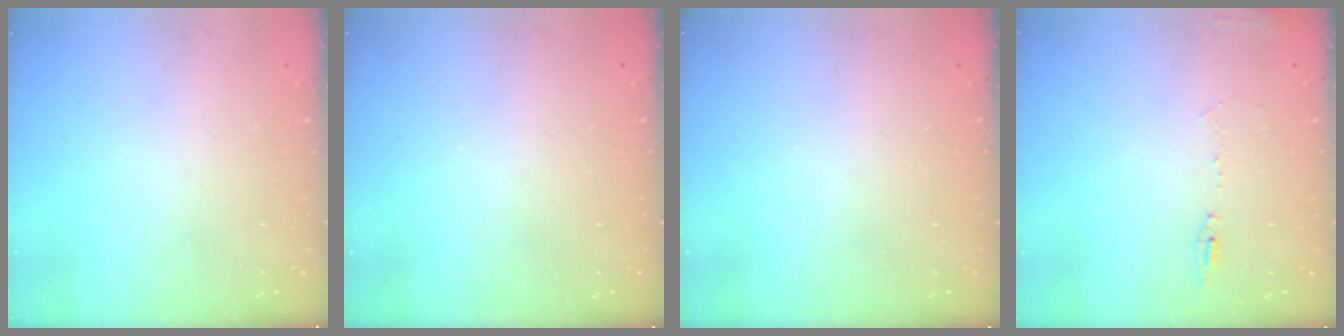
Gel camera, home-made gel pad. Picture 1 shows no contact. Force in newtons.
{"total": 0.0}
{"total": 0.0}
{"total": 6.2, "press": 6.0, "slide": 1.5}